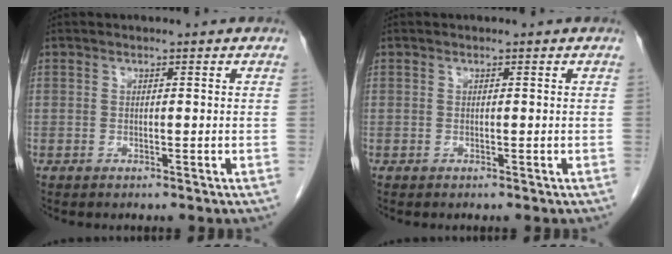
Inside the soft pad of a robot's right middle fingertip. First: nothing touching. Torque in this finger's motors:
{"motor_torque": [0.08, 0.02, -0.02, -0.01]}